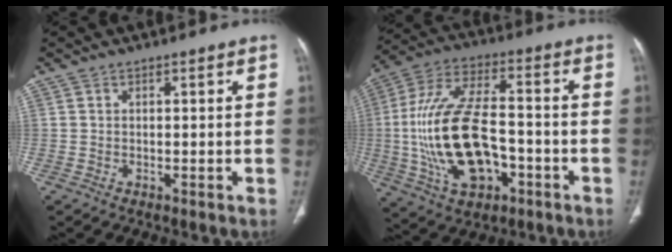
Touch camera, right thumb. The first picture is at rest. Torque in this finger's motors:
{"motor_torque": [1.73, 3.08, 2.41, -0.36, 0.78]}